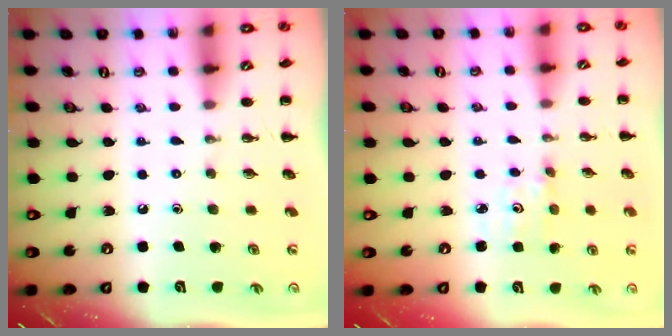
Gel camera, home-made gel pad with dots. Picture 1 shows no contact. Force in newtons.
{"total": 2.4, "press": 2.3, "slide": 0.8}